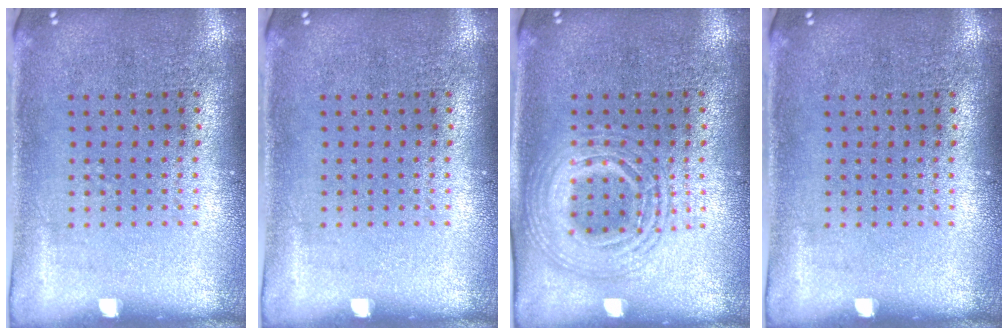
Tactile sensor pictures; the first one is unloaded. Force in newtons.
{"total": 0.0}
{"total": 2.6, "press": 2.6, "slide": 0.2}
{"total": 0.0}